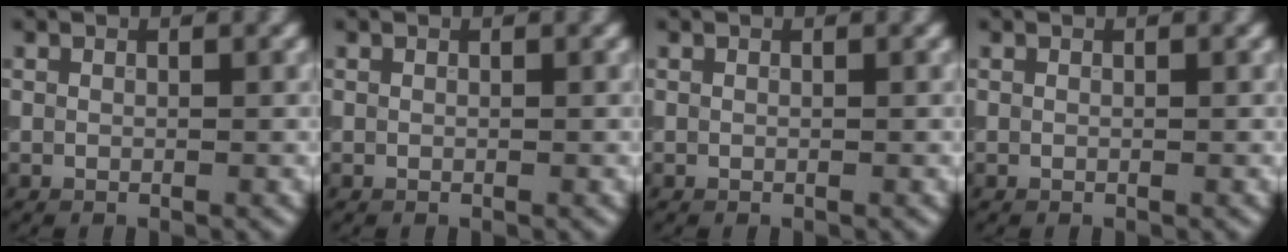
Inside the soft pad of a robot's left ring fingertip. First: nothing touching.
{"total": 0.0}
{"total": 0.0}
{"total": 0.0}